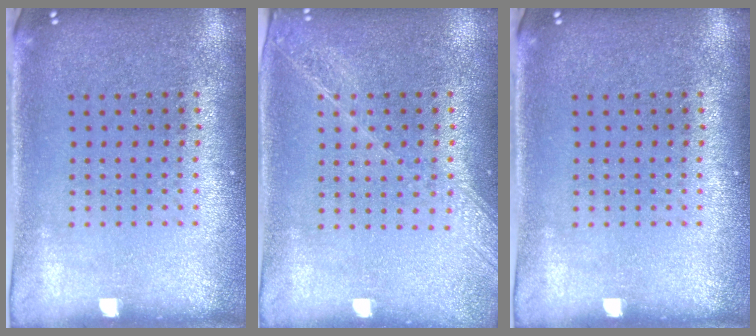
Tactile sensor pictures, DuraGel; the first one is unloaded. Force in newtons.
{"total": 1.5, "press": 1.4, "slide": 0.5}
{"total": 0.0}